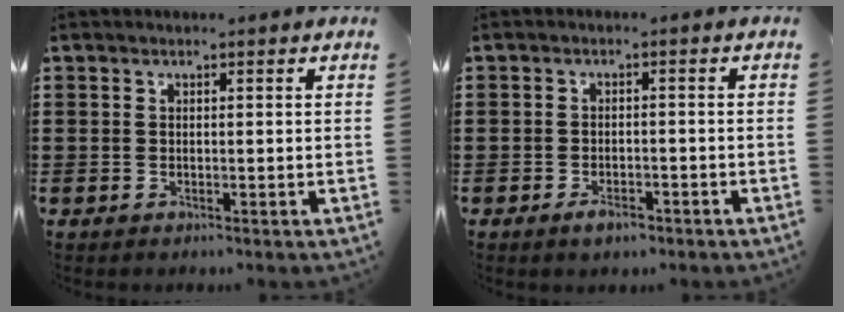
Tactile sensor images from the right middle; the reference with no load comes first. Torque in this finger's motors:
{"motor_torque": [2.10, 0.04, 0.12, 0.07]}